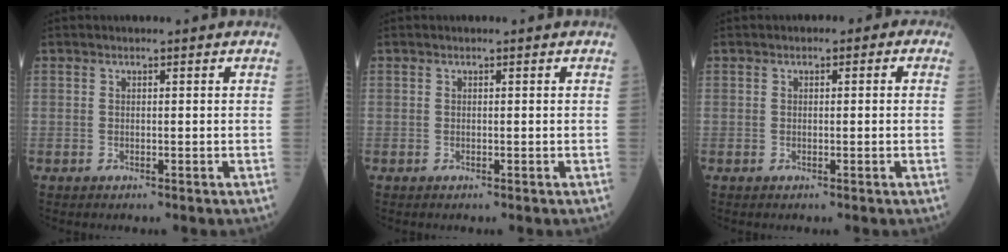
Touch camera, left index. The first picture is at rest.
{"total": 0.0}
{"total": 1.3, "force": [0.1, 1.0, 0.9], "torque": [-0.009, 0.011, -0.005]}